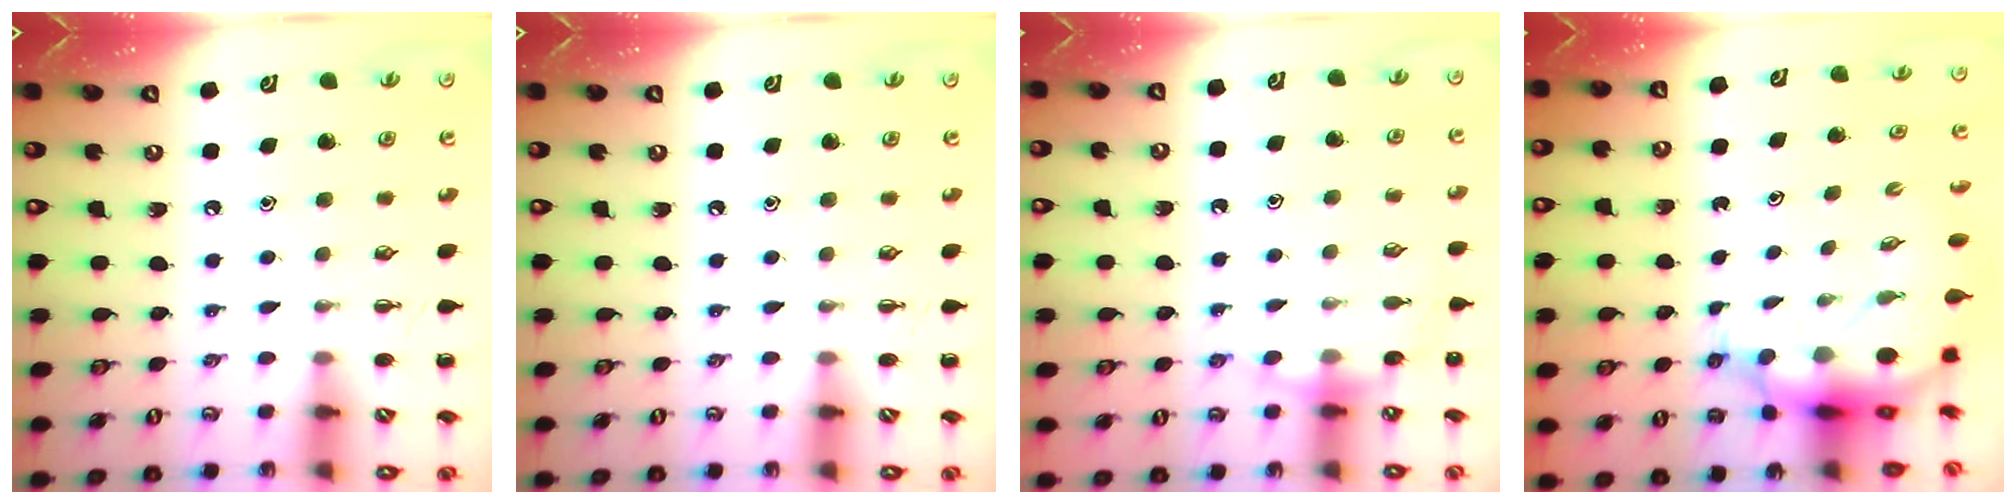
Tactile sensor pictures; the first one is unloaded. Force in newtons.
{"total": 0.0}
{"total": 7.1, "press": 6.9, "slide": 1.6}
{"total": 8.1, "press": 7.9, "slide": 2.0}